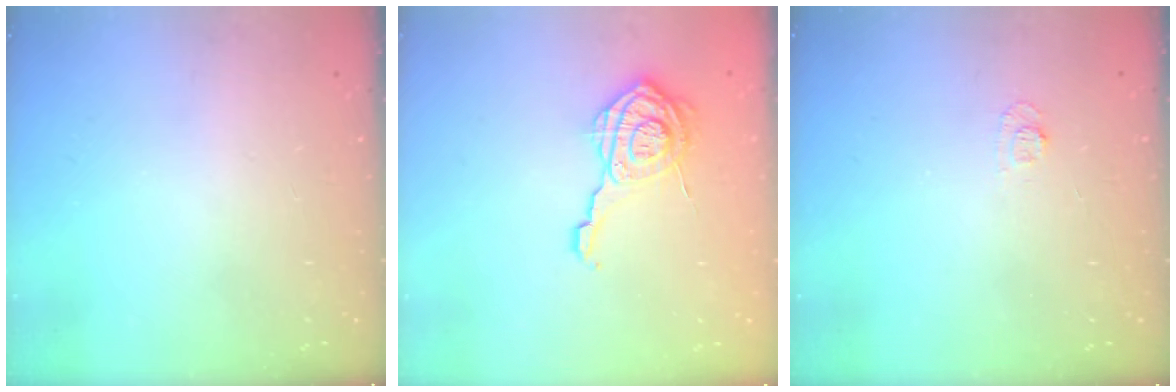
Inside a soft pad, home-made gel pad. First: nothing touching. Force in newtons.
{"total": 11.7, "press": 11.6, "slide": 0.7}
{"total": 4.1, "press": 4.1, "slide": 0.5}